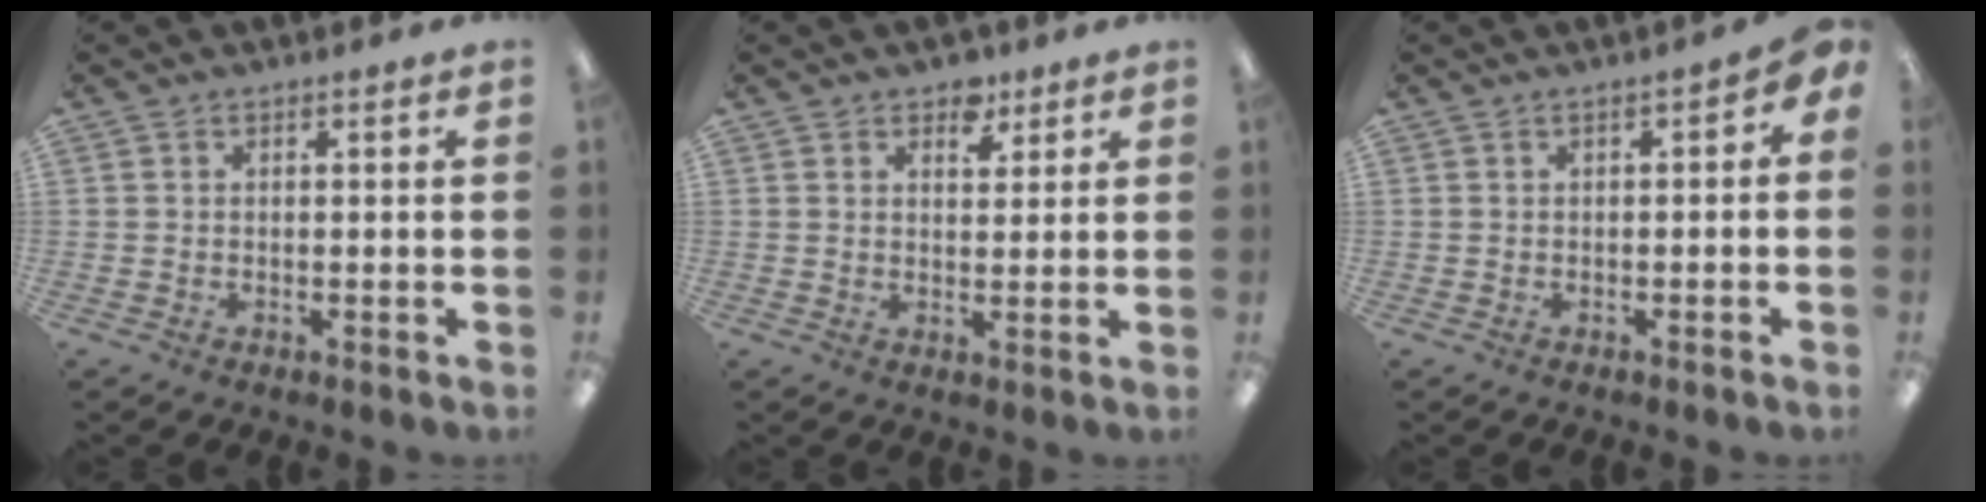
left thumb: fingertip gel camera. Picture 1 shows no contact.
{"total": 4.8, "force": [3.4, 2.9, 1.8], "torque": [-0.006, -0.016, 0.055]}
{"total": 1.6, "force": [-0.6, 1.0, 1.2], "torque": [-0.021, 0.008, -0.013]}